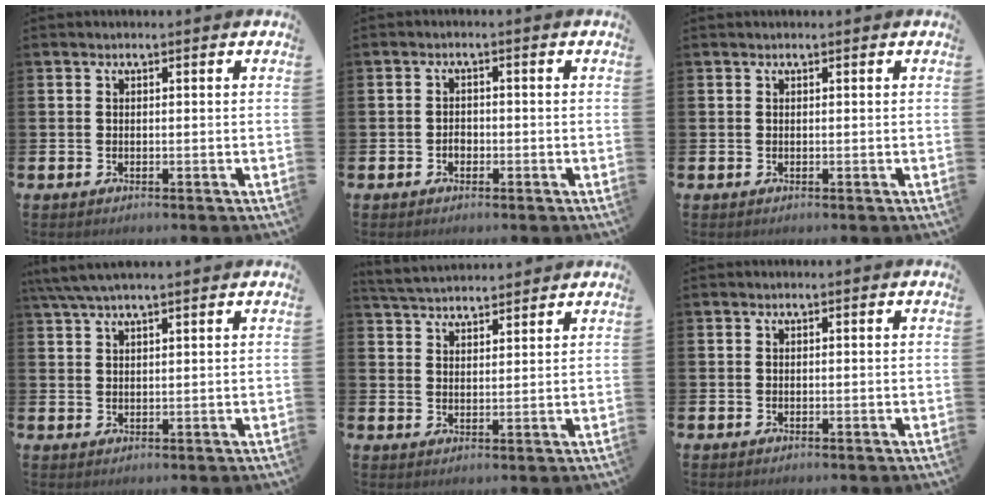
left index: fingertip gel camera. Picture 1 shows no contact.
{"total": 1.5, "force": [-0.6, 1.1, 0.8], "torque": [-0.010, 0.001, -0.014]}
{"total": 0.0}
{"total": 4.0, "force": [3.4, 0.4, 2.0], "torque": [-0.050, -0.003, 0.064]}
{"total": 4.1, "force": [4.0, 0.5, 0.2], "torque": [-0.018, -0.020, 0.074]}
{"total": 0.0}